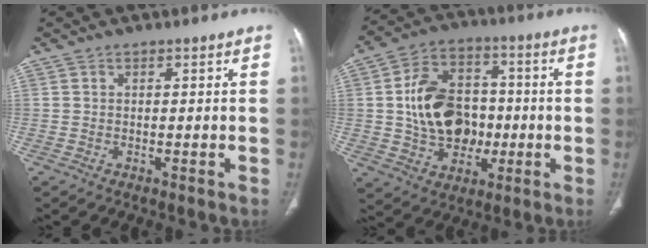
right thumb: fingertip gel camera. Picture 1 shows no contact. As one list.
[{"total": 16.1, "force": [-0.5, 12.1, 10.6], "torque": [-0.148, 0.023, -0.001]}]